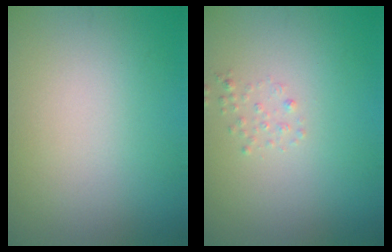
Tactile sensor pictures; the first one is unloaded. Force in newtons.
{"total": 0.8, "press": 0.8, "slide": 0.1}